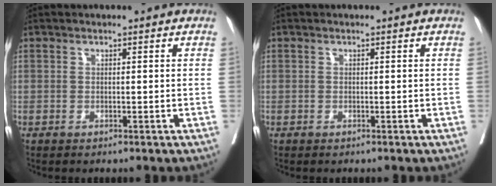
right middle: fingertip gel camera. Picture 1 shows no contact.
{"total": 0.0}